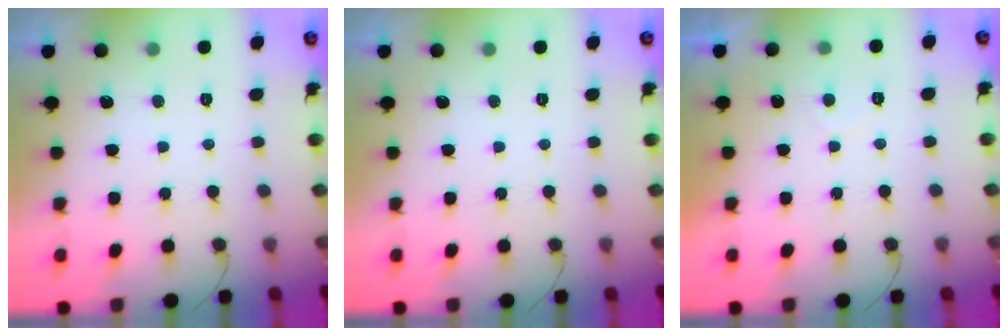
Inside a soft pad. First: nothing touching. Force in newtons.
{"total": 0.0}
{"total": 1.7, "press": 1.5, "slide": 0.7}